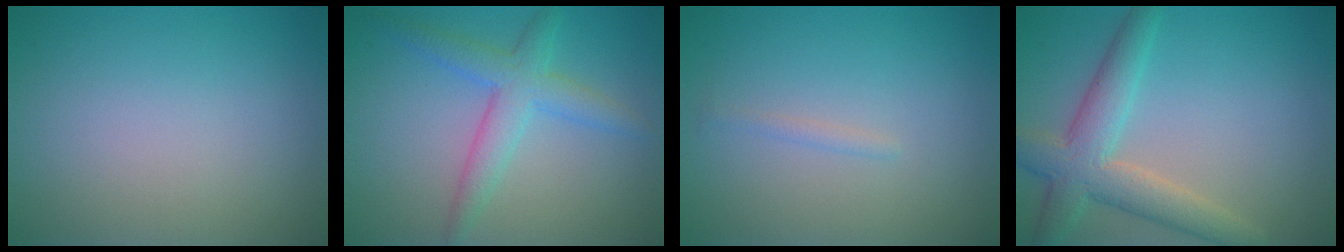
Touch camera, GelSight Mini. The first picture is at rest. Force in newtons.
{"total": 3.7, "press": 3.7, "slide": 0.2}
{"total": 0.6, "press": 0.6, "slide": 0.0}
{"total": 5.2, "press": 5.2, "slide": 0.2}